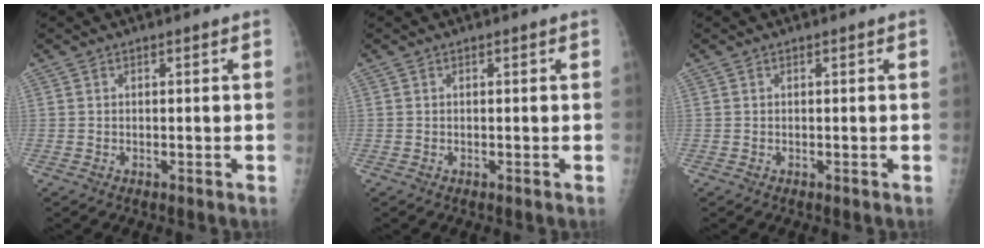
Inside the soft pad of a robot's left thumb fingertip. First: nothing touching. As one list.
[{"total": 0.0}, {"total": 0.0}]